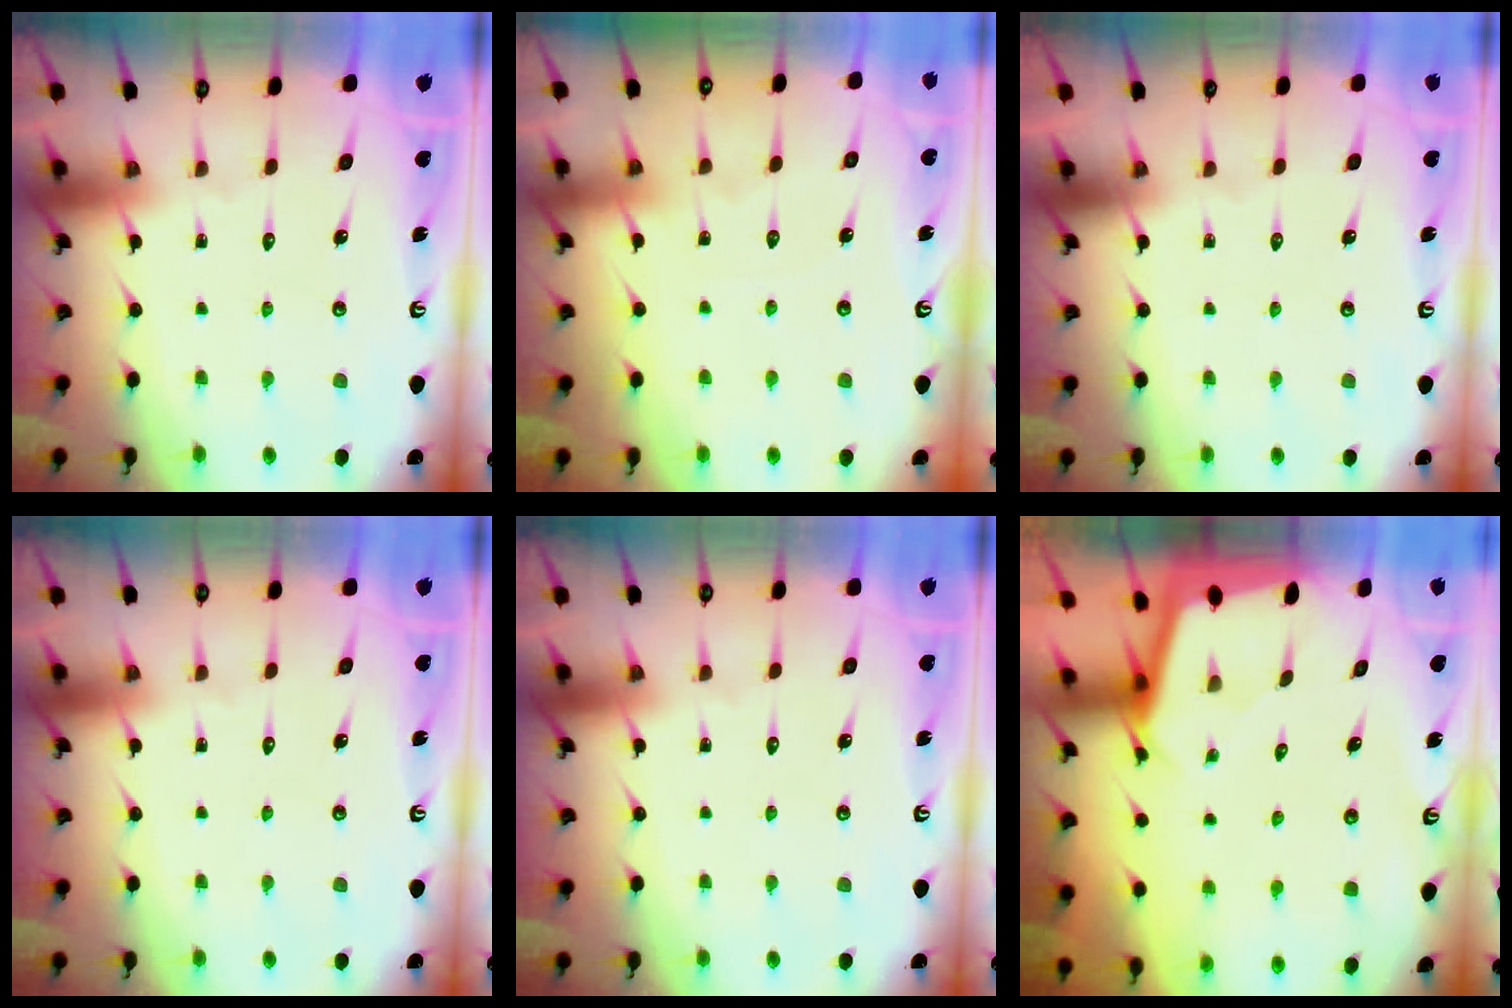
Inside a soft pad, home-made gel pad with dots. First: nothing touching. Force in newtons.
{"total": 3.5, "press": 3.5, "slide": 0.5}
{"total": 0.0}
{"total": 0.0}
{"total": 0.0}
{"total": 2.3, "press": 2.3, "slide": 0.1}